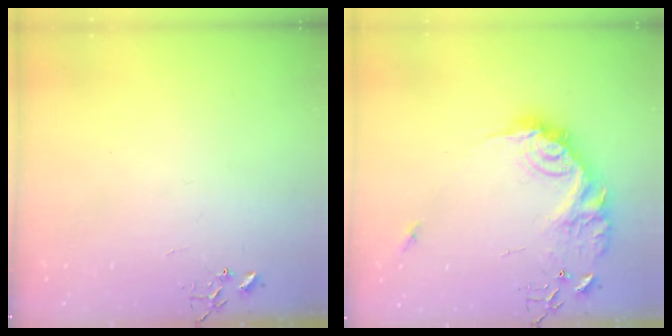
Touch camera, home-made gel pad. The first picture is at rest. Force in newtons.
{"total": 19.2, "press": 19.2, "slide": 1.0}